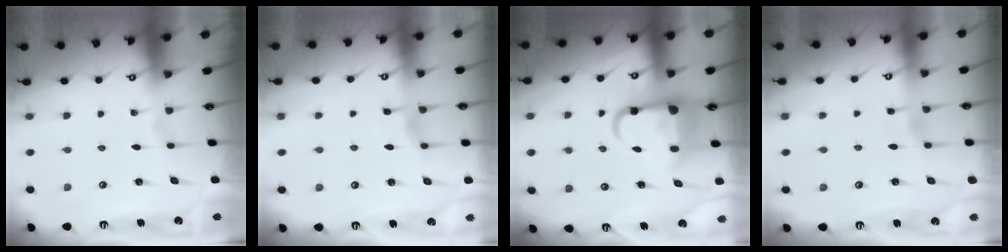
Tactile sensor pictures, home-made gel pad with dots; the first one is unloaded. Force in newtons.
{"total": 2.9, "press": 2.9, "slide": 0.4}
{"total": 8.9, "press": 8.5, "slide": 2.5}
{"total": 2.5, "press": 2.5, "slide": 0.2}